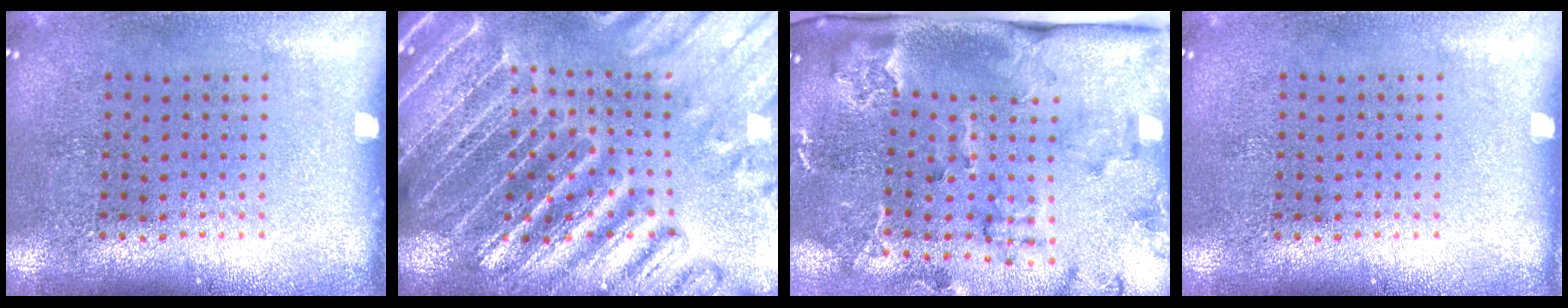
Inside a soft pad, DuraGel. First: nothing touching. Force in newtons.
{"total": 4.8, "press": 4.3, "slide": 2.1}
{"total": 2.6, "press": 2.4, "slide": 1.1}
{"total": 0.0}